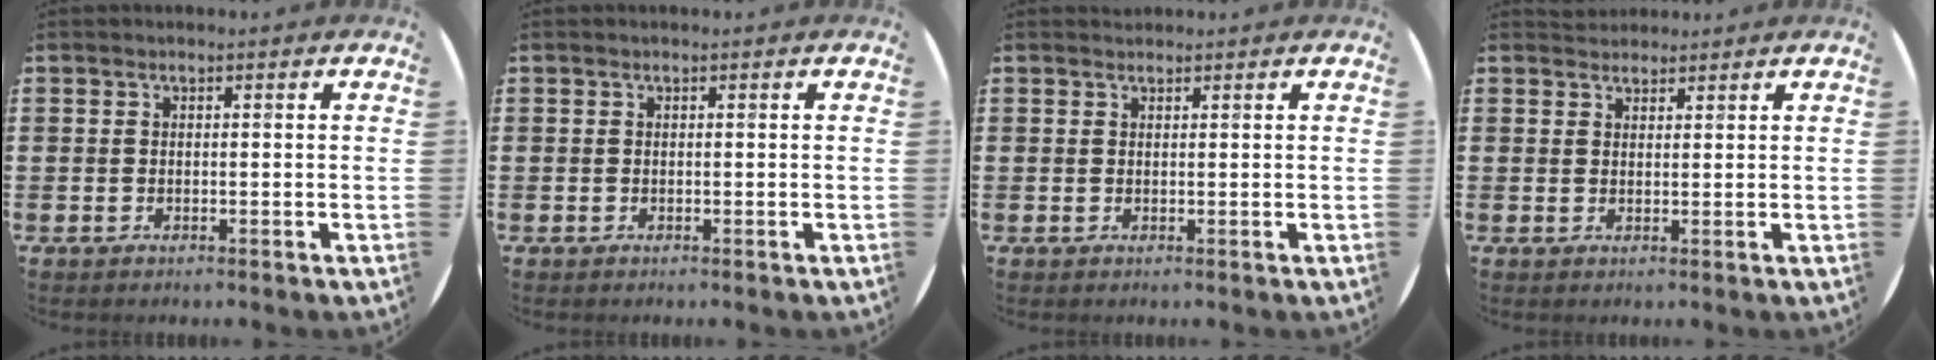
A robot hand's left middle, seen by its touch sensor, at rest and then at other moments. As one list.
[{"total": 0.0}, {"total": 0.6, "force": [0.6, 0.1, -0.1], "torque": [0.001, 0.003, 0.011]}, {"total": 1.8, "force": [1.7, 0.6, -0.1], "torque": [-0.001, 0.004, 0.033]}]